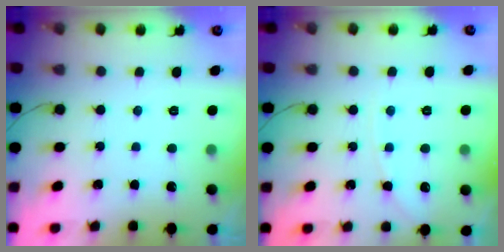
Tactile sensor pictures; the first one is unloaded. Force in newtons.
{"total": 5.4, "press": 5.3, "slide": 0.9}